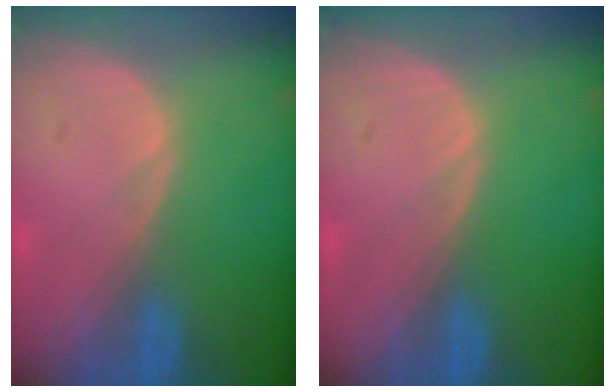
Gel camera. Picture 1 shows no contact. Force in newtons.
{"total": 0.0}